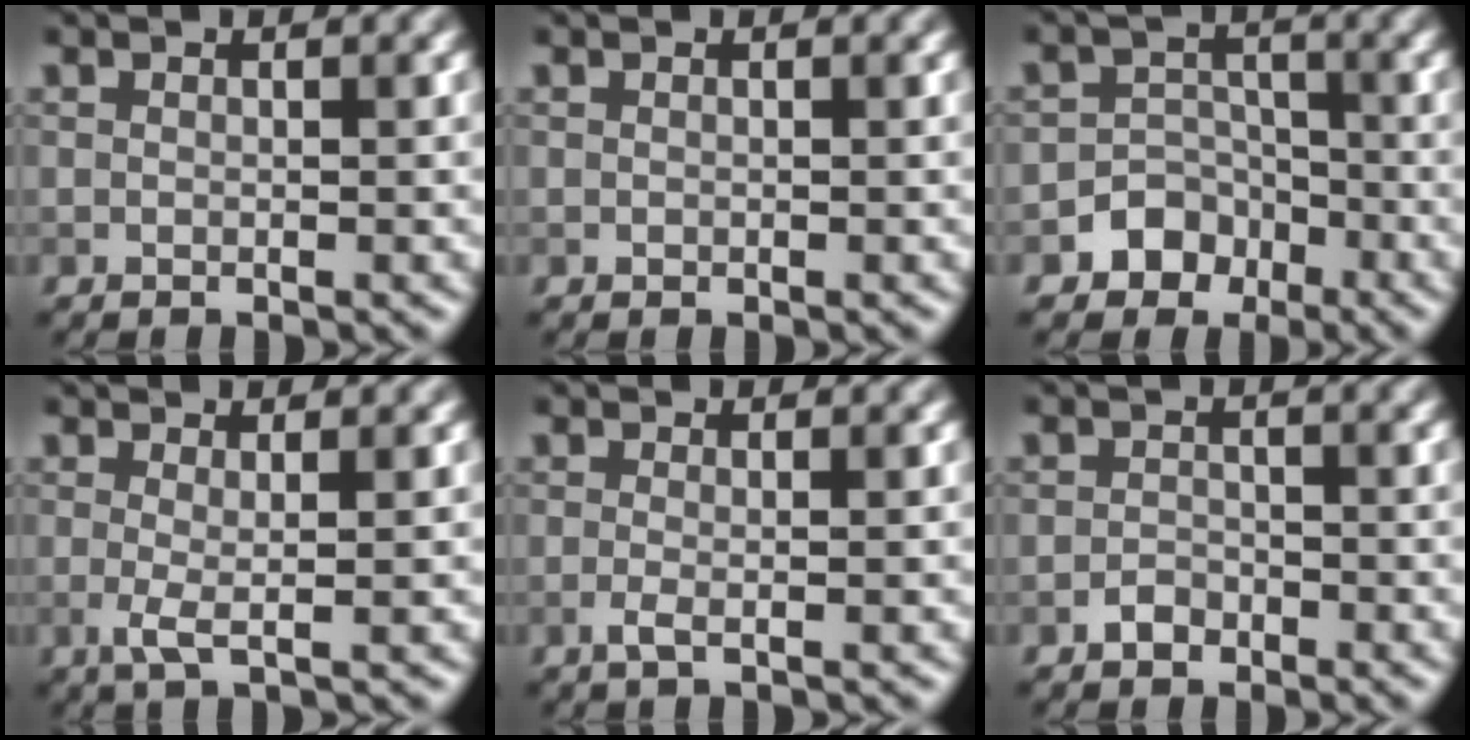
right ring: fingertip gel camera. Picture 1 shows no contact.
{"total": 0.0}
{"total": 4.0, "force": [-2.3, 3.2, 0.5], "torque": [0.029, 0.008, -0.052]}
{"total": 2.0, "force": [0.0, 0.4, 1.9], "torque": [-0.036, -0.003, -0.003]}
{"total": 1.2, "force": [-0.3, 0.3, 1.1], "torque": [-0.023, -0.005, -0.007]}
{"total": 1.3, "force": [-0.9, 0.8, 0.4], "torque": [-0.004, 0.004, -0.017]}